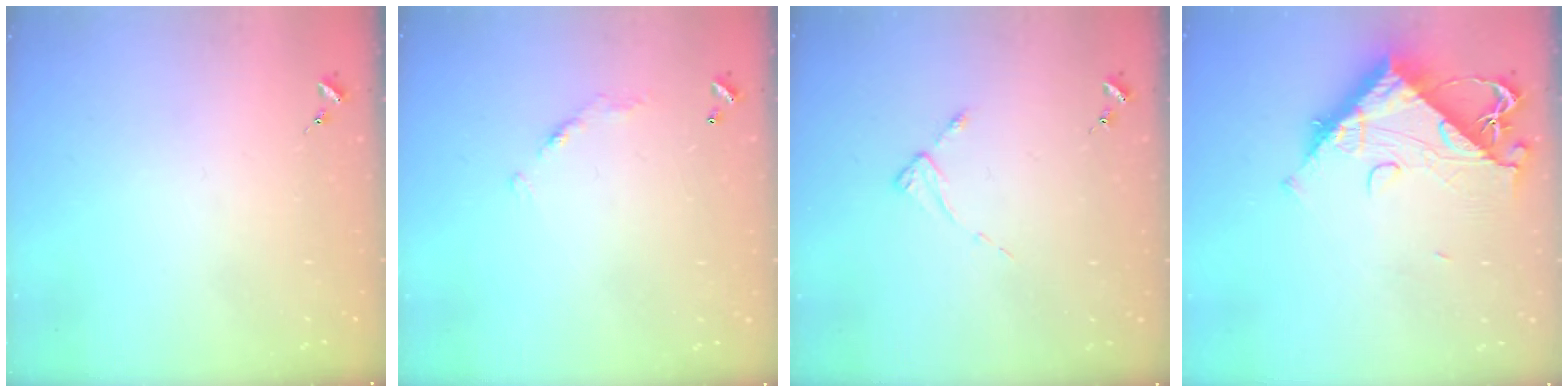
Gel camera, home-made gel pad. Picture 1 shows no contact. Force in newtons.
{"total": 7.1, "press": 7.1, "slide": 0.6}
{"total": 2.3, "press": 2.3, "slide": 0.4}
{"total": 11.9, "press": 11.8, "slide": 1.4}